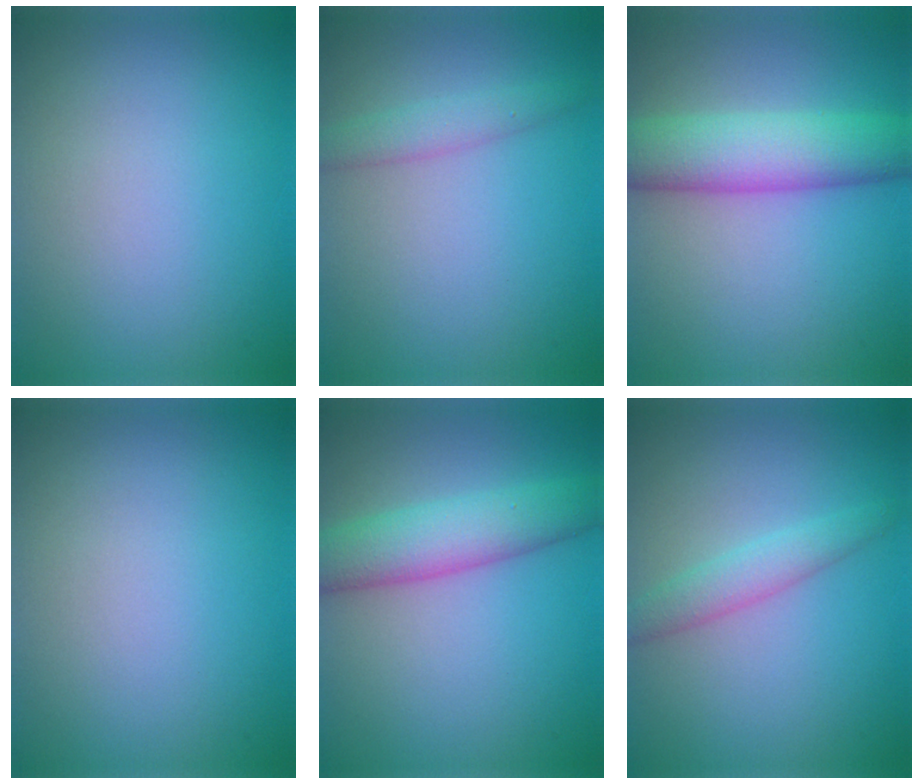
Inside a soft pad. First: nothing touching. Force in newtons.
{"total": 1.9, "press": 1.9, "slide": 0.1}
{"total": 6.8, "press": 6.8, "slide": 0.2}
{"total": 0.0}
{"total": 5.2, "press": 5.2, "slide": 0.3}
{"total": 2.3, "press": 2.3, "slide": 0.1}